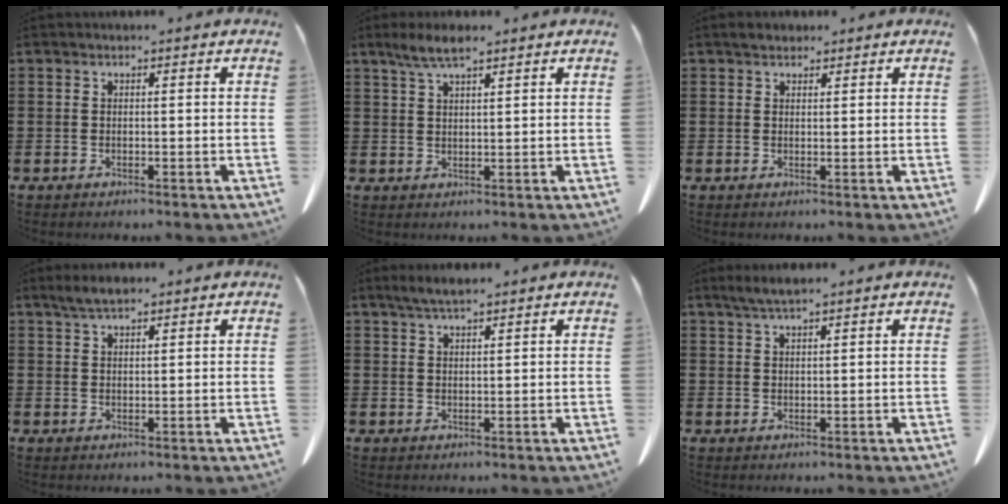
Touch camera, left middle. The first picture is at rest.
{"total": 4.4, "force": [2.9, 0.9, 3.2], "torque": [-0.067, 0.003, 0.053]}
{"total": 1.6, "force": [1.3, 0.8, 0.4], "torque": [-0.003, 0.002, 0.024]}
{"total": 2.7, "force": [2.1, 0.6, 1.6], "torque": [-0.036, 0.003, 0.039]}
{"total": 2.7, "force": [2.2, 0.3, 1.6], "torque": [-0.036, 0.001, 0.040]}
{"total": 2.4, "force": [1.9, 0.2, 1.5], "torque": [-0.032, 0.002, 0.034]}